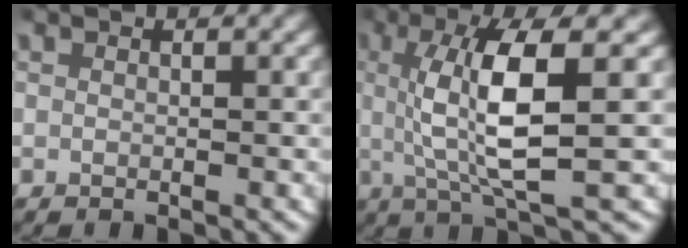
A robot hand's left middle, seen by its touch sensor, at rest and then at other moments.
{"total": 7.3, "force": [1.0, 1.4, 7.1], "torque": [-0.123, 0.002, 0.018]}